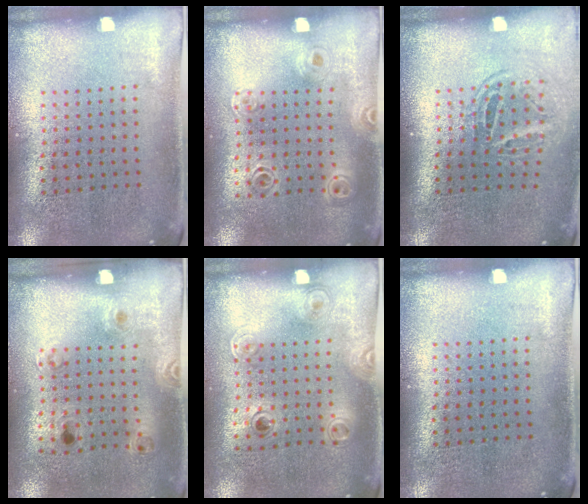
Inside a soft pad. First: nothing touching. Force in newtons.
{"total": 1.1, "press": 1.1, "slide": 0.2}
{"total": 1.7, "press": 1.1, "slide": 1.3}
{"total": 1.3, "press": 0.7, "slide": 1.1}
{"total": 1.1, "press": 0.9, "slide": 0.7}
{"total": 0.0}